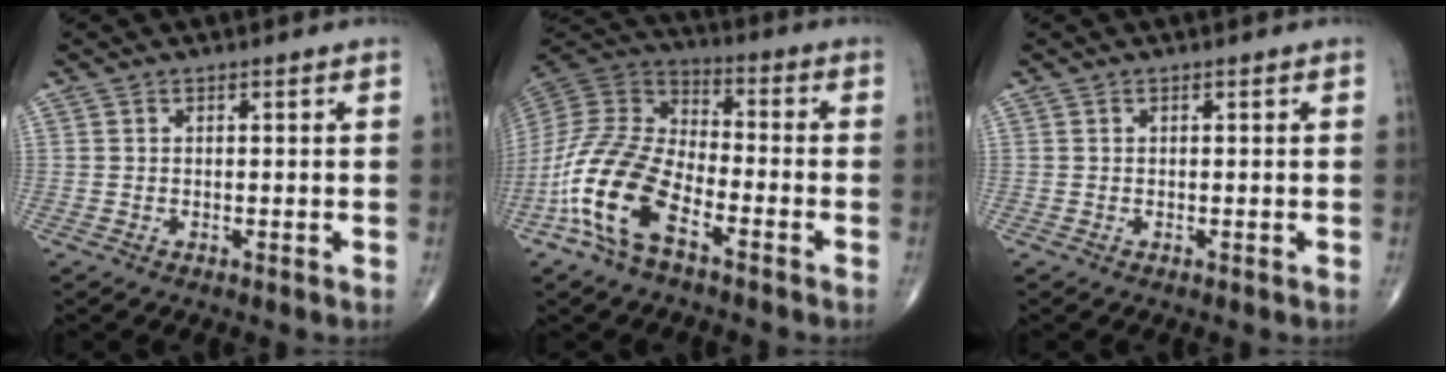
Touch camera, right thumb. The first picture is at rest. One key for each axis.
{"total": 16.8, "fx": -7.6, "fy": 7.9, "fz": 12.7, "tx": -0.266, "ty": 0.043, "tz": -0.157}
{"total": 0.0}